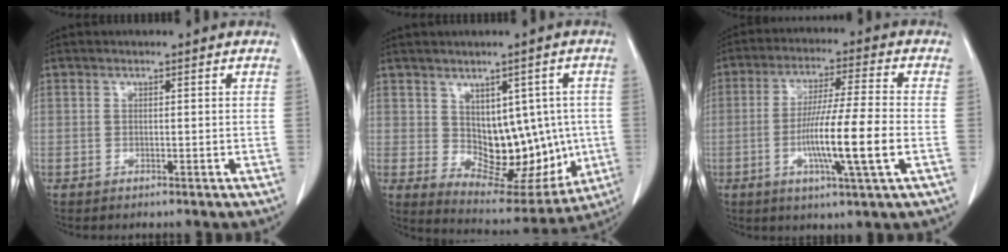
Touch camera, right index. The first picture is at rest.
{"total": 12.6, "force": [0.2, 7.5, 10.1], "torque": [-0.113, 0.014, 0.036]}
{"total": 11.7, "force": [-2.7, -0.5, 11.4], "torque": [-0.209, -0.011, -0.053]}